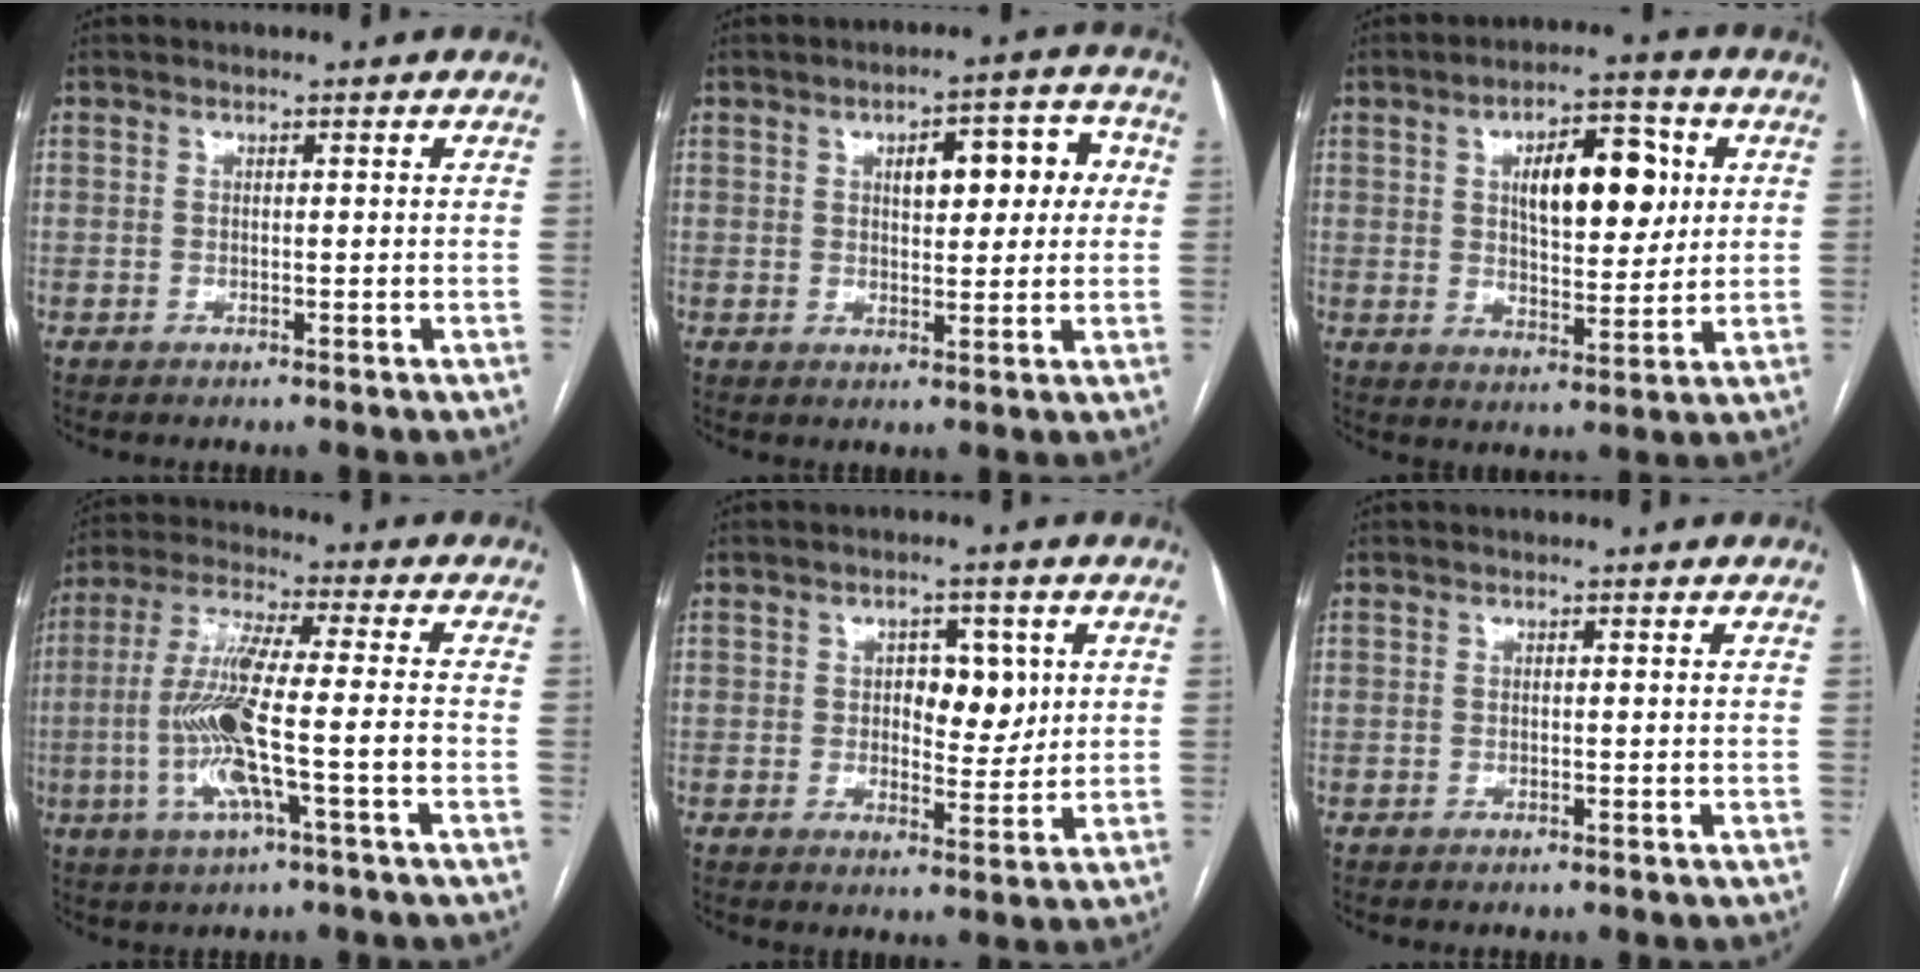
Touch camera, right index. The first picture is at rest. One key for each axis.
{"total": 8.1, "fx": 1.9, "fy": 3.2, "fz": 7.2, "tx": -0.089, "ty": 0.030, "tz": 0.026}
{"total": 11.5, "fx": 3.2, "fy": 4.7, "fz": 10.0, "tx": -0.154, "ty": 0.015, "tz": 0.054}
{"total": 12.3, "fx": -3.0, "fy": 0.5, "fz": 11.9, "tx": -0.243, "ty": 0.002, "tz": -0.059}
{"total": 5.8, "fx": 1.3, "fy": 3.3, "fz": 4.6, "tx": -0.057, "ty": 0.006, "tz": 0.023}
{"total": 0.0}